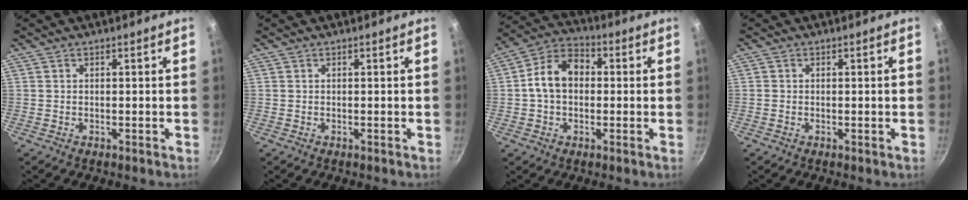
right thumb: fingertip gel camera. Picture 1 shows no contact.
{"total": 0.0}
{"total": 10.1, "force": [0.3, 7.3, 6.9], "torque": [-0.096, 0.030, -0.012]}
{"total": 0.9, "force": [-0.1, 0.4, 0.8], "torque": [-0.012, 0.003, -0.004]}